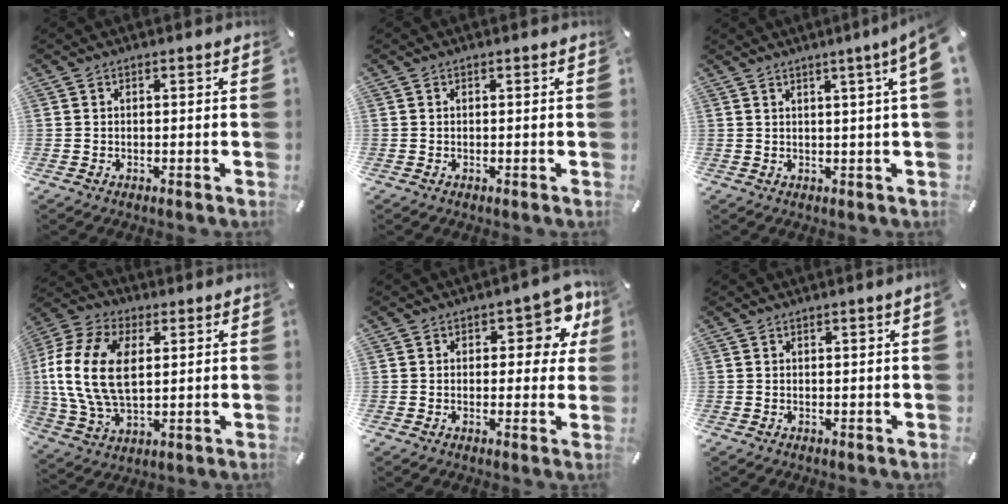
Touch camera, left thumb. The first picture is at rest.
{"total": 0.0}
{"total": 6.0, "force": [2.9, -0.5, 5.2], "torque": [-0.093, -0.010, 0.047]}
{"total": 16.7, "force": [2.4, 10.8, 12.5], "torque": [-0.298, 0.003, 0.040]}
{"total": 10.2, "force": [4.5, 5.1, 7.6], "torque": [-0.081, -0.021, 0.070]}
{"total": 1.1, "force": [0.5, -0.1, 1.0], "torque": [-0.018, -0.002, 0.009]}